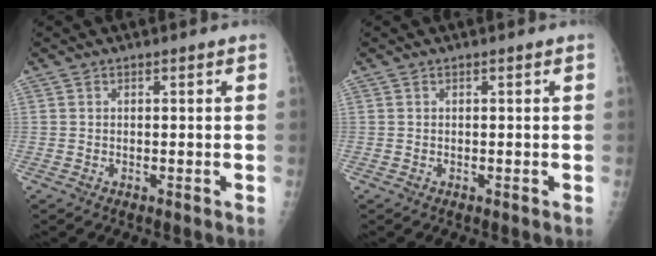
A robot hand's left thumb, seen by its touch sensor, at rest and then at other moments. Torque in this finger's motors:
{"motor_torque": [0.01, 0.00, -0.01, -0.01, 0.00]}